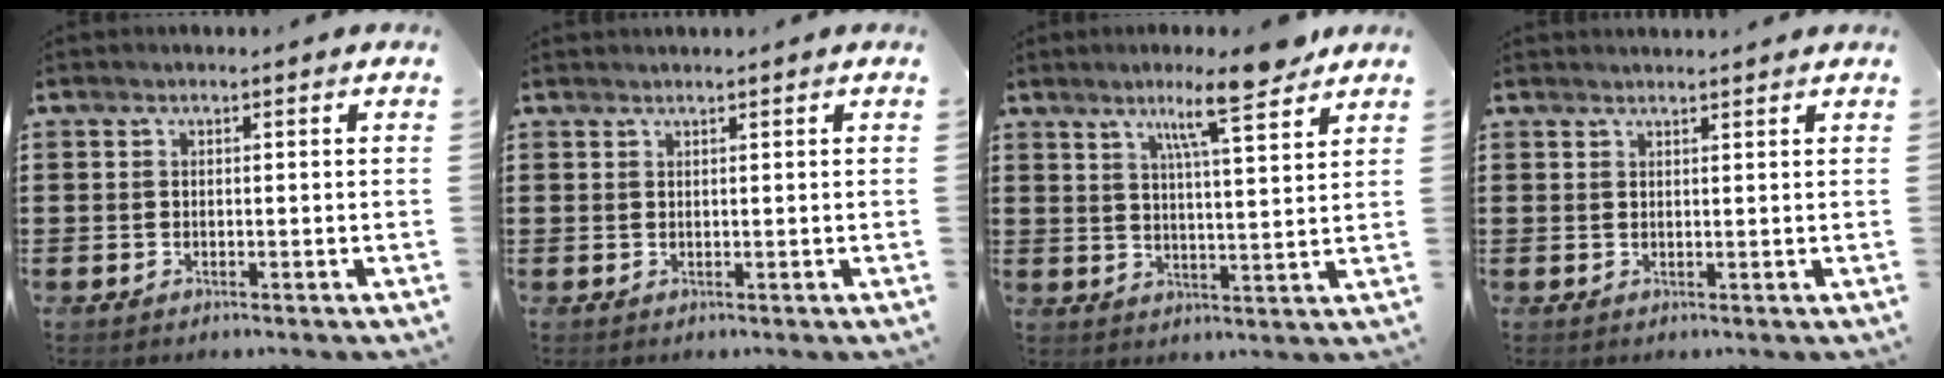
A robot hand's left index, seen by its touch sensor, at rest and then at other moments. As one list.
[{"total": 0.7, "force": [0.6, -0.2, 0.3], "torque": [-0.007, -0.002, 0.013]}, {"total": 8.9, "force": [6.4, 0.5, 6.1], "torque": [-0.112, -0.021, 0.104]}, {"total": 1.2, "force": [1.2, -0.2, 0.3], "torque": [-0.009, -0.002, 0.024]}]